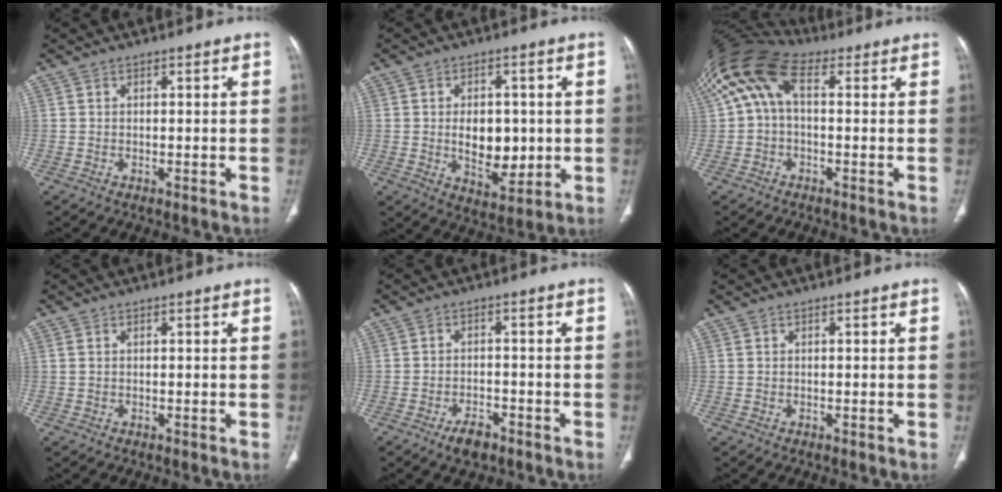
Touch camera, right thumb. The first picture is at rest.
{"total": 10.2, "force": [-0.3, 6.3, 8.0], "torque": [-0.086, -0.009, 0.008]}
{"total": 12.3, "force": [2.7, 7.0, 9.8], "torque": [-0.204, 0.047, 0.041]}
{"total": 0.7, "force": [0.2, 0.4, 0.5], "torque": [-0.019, 0.012, 0.009]}
{"total": 4.2, "force": [-2.8, 2.1, 2.3], "torque": [-0.037, 0.012, -0.044]}
{"total": 0.0}